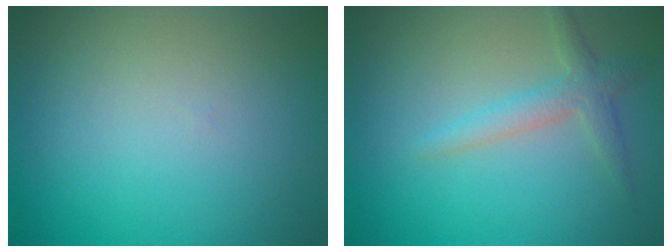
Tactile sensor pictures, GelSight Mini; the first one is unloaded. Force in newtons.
{"total": 2.2, "press": 2.2, "slide": 0.1}